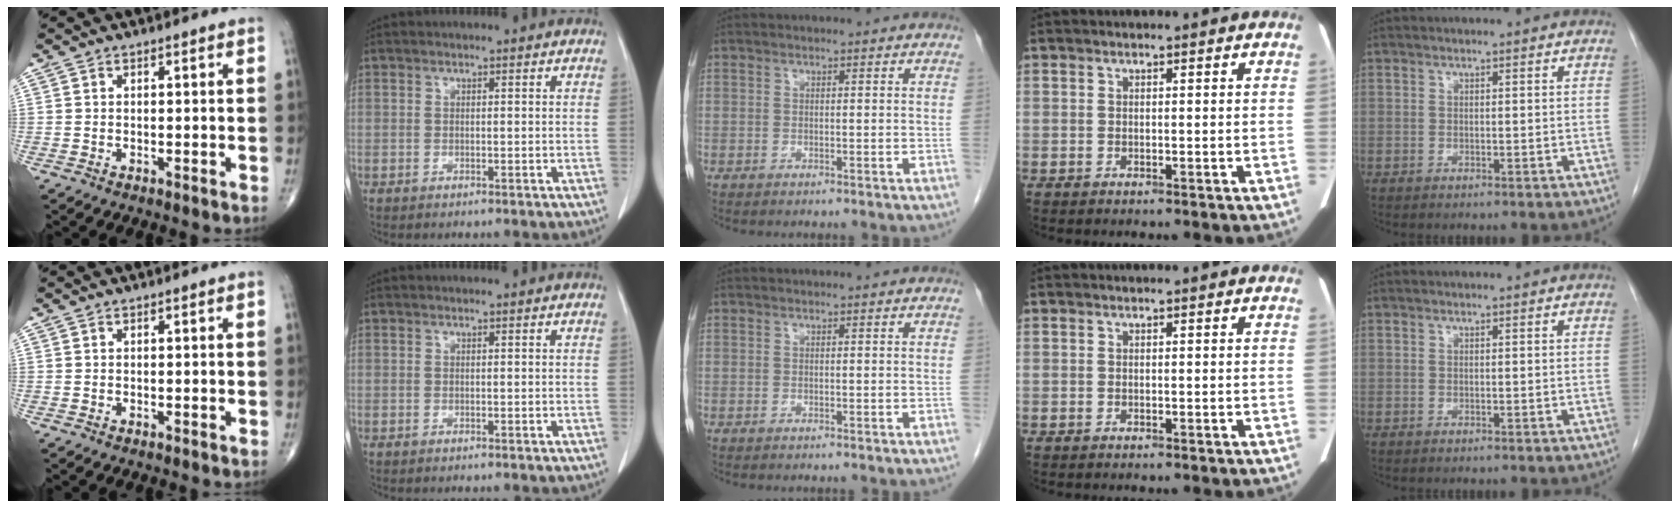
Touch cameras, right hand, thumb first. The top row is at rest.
{}